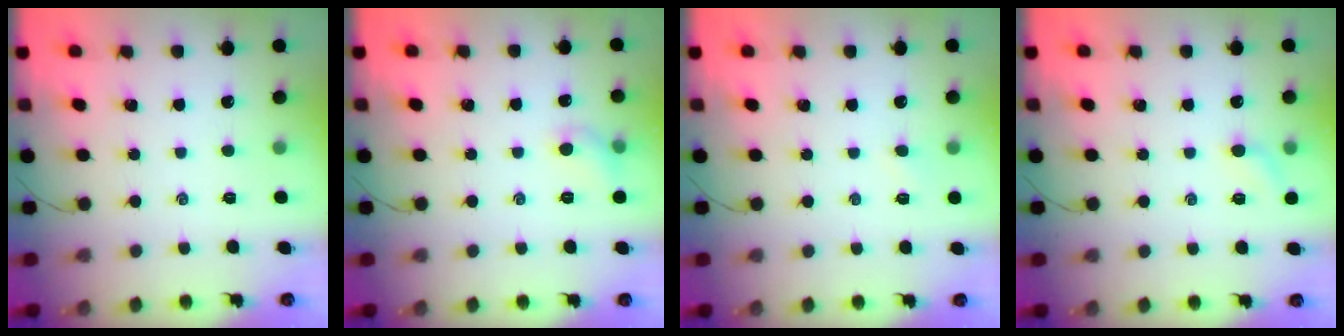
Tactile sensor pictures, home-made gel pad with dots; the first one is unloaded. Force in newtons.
{"total": 5.8, "press": 5.7, "slide": 1.3}
{"total": 2.5, "press": 2.3, "slide": 0.8}
{"total": 4.7, "press": 4.5, "slide": 1.5}